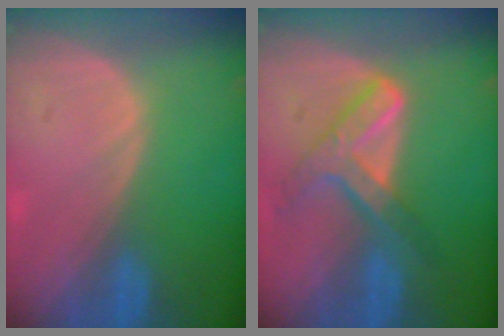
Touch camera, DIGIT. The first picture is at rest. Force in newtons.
{"total": 7.2, "press": 6.1, "slide": 3.8}